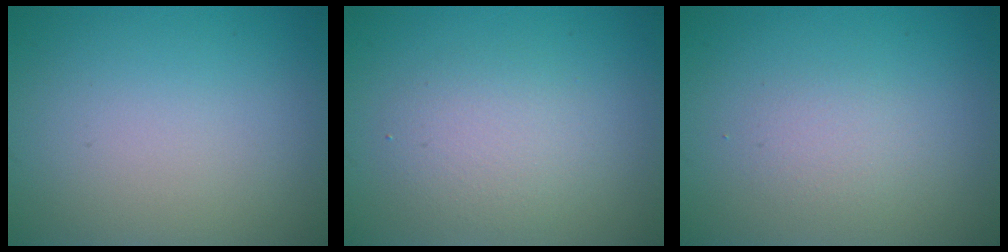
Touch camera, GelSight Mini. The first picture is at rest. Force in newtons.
{"total": 2.6, "press": 2.6, "slide": 0.1}
{"total": 1.5, "press": 1.4, "slide": 0.1}